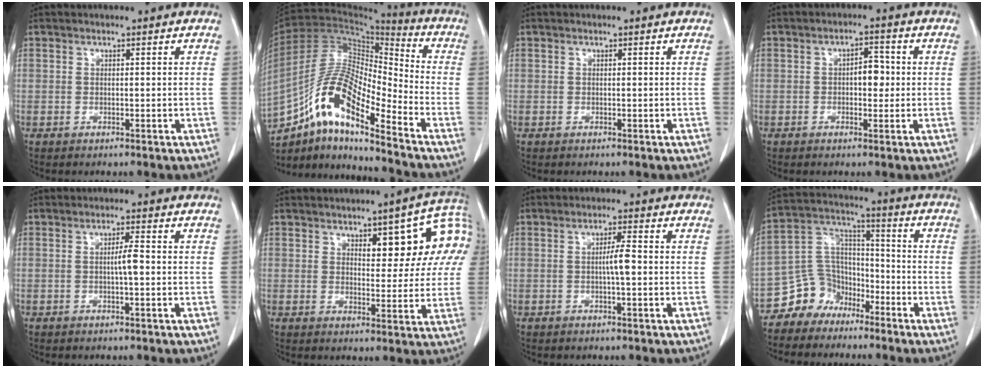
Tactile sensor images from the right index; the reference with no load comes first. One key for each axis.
{"total": 15.1, "fx": -9.5, "fy": 2.9, "fz": 11.3, "tx": -0.220, "ty": 0.017, "tz": -0.169}
{"total": 0.0}
{"total": 3.6, "fx": 0.0, "fy": 1.8, "fz": 3.1, "tx": -0.043, "ty": 0.010, "tz": 0.000}
{"total": 2.3, "fx": -0.3, "fy": 0.0, "fz": 2.3, "tx": -0.040, "ty": 0.002, "tz": -0.006}
{"total": 11.1, "fx": 4.1, "fy": 4.2, "fz": 9.4, "tx": -0.110, "ty": 0.024, "tz": 0.050}
{"total": 2.8, "fx": -0.3, "fy": 0.1, "fz": 2.8, "tx": -0.049, "ty": 0.002, "tz": -0.007}
{"total": 8.7, "fx": -6.2, "fy": 6.2, "fz": 0.5, "tx": -0.004, "ty": 0.051, "tz": -0.115}